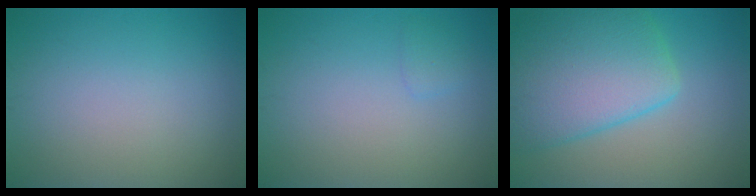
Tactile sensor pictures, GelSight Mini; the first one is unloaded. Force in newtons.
{"total": 0.9, "press": 0.8, "slide": 0.1}
{"total": 8.2, "press": 8.2, "slide": 0.6}